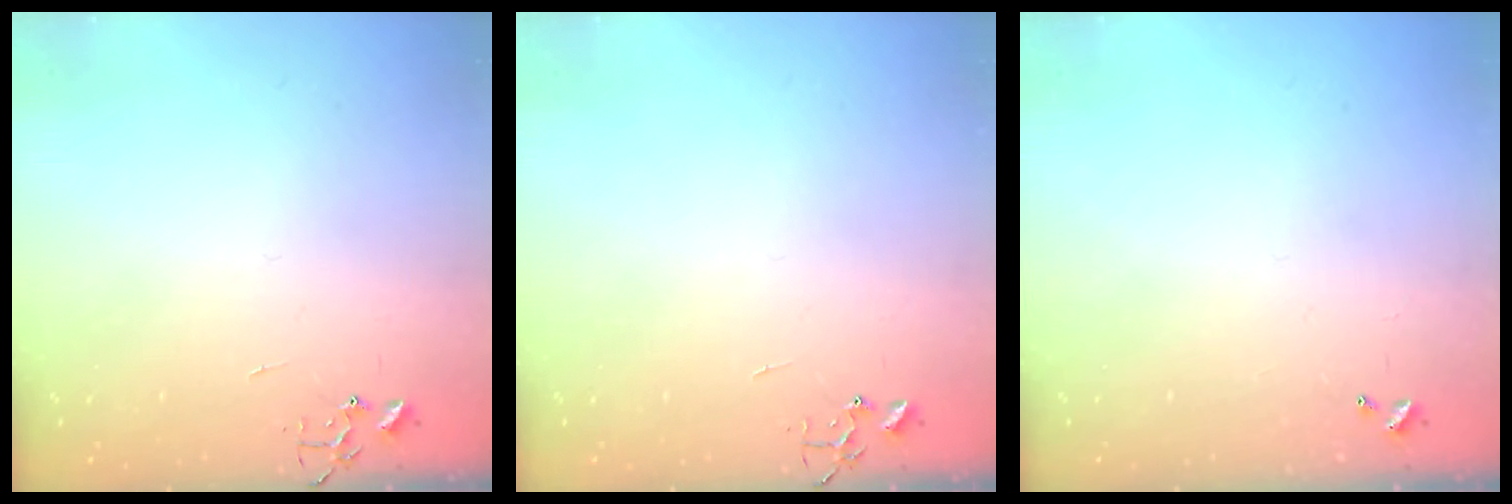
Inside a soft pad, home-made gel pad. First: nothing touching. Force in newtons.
{"total": 0.0}
{"total": 0.0}